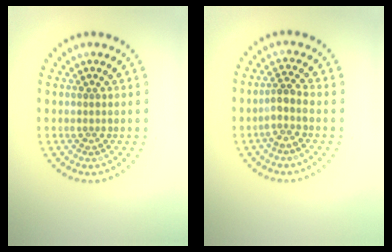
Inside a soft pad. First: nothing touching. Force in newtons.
{"total": 2.2, "press": 1.6, "slide": 1.5}